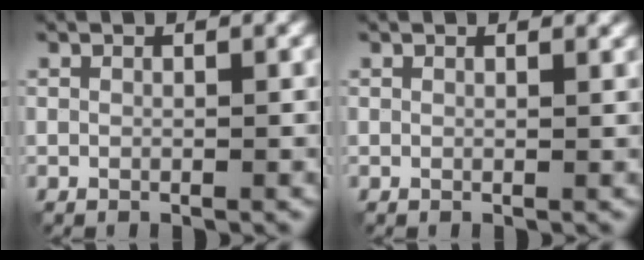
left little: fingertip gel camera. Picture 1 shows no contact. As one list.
[{"total": 0.8, "force": [0.8, 0.1, 0.3], "torque": [-0.005, -0.002, 0.008]}]